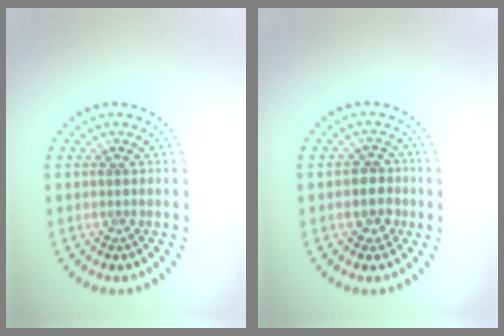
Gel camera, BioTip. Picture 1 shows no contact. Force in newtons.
{"total": 2.7, "press": 2.5, "slide": 1.1}